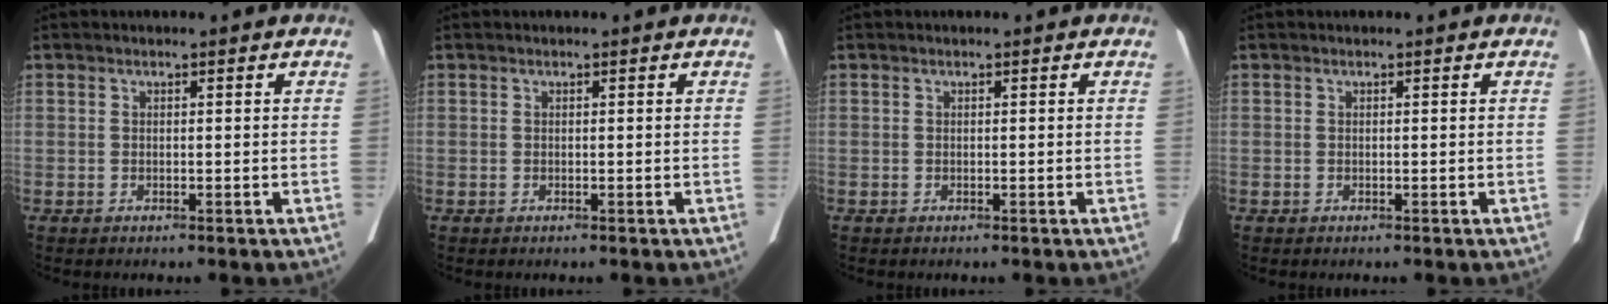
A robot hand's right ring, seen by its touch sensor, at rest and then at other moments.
{"total": 0.0}
{"total": 0.0}
{"total": 0.0}